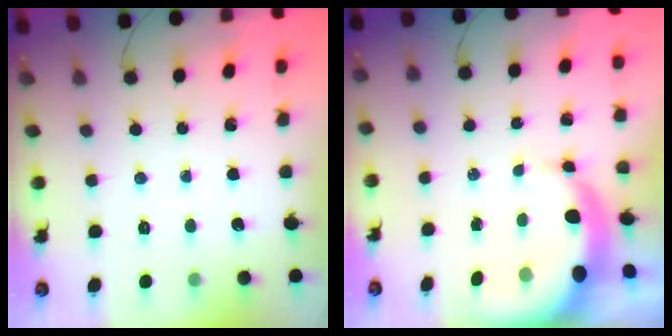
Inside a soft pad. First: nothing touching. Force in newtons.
{"total": 8.5, "press": 8.4, "slide": 1.5}